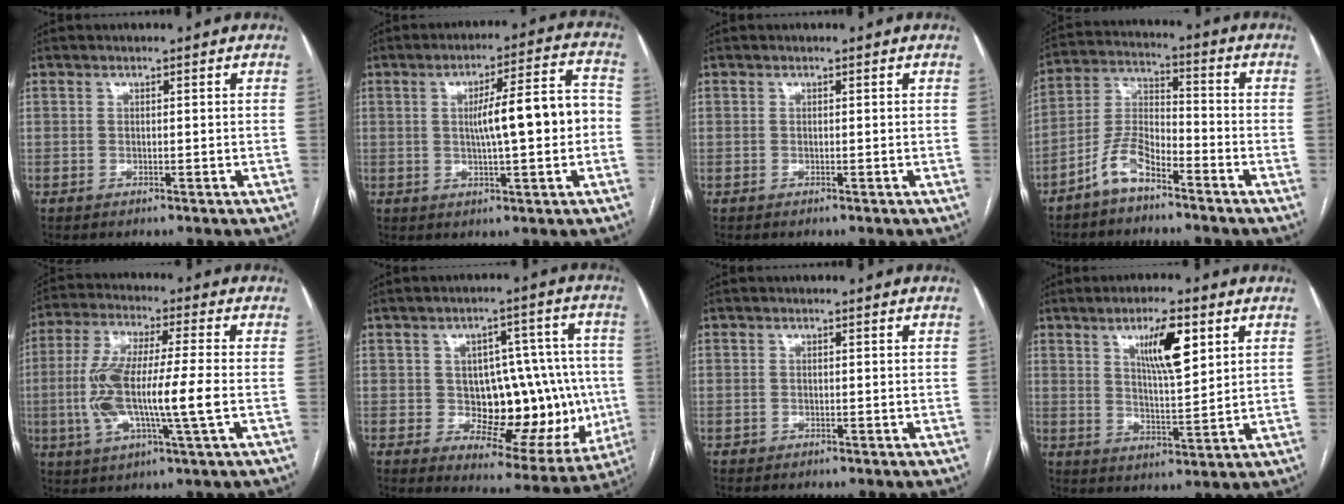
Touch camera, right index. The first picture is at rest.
{"total": 10.4, "force": [-0.4, 1.5, 10.3], "torque": [-0.154, 0.027, -0.004]}
{"total": 0.0}
{"total": 7.3, "force": [-5.1, 2.5, 4.5], "torque": [-0.105, 0.007, -0.105]}
{"total": 13.4, "force": [-1.7, 1.4, 13.2], "torque": [-0.271, 0.005, -0.033]}
{"total": 15.8, "force": [-1.2, 8.0, 13.6], "torque": [-0.162, 0.026, 0.002]}
{"total": 0.6, "force": [-0.1, 0.6, -0.1], "torque": [0.001, 0.007, -0.002]}
{"total": 8.8, "force": [4.0, 1.7, 7.6], "torque": [-0.132, -0.002, 0.070]}